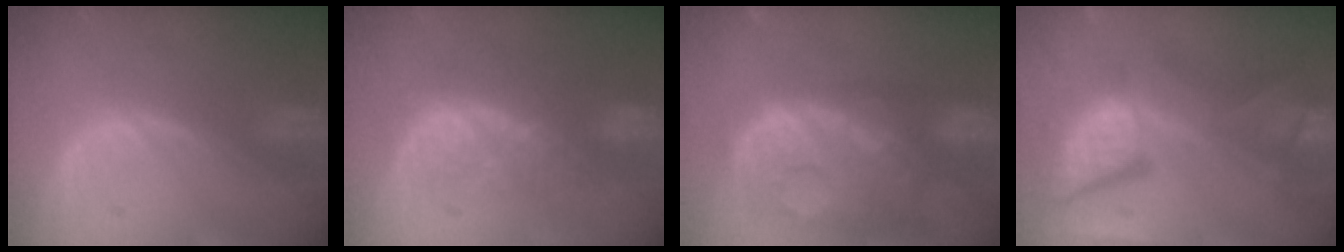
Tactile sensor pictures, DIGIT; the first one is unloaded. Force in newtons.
{"total": 8.4, "press": 7.5, "slide": 3.9}
{"total": 13.8, "press": 11.2, "slide": 8.0}
{"total": 12.9, "press": 10.6, "slide": 7.3}